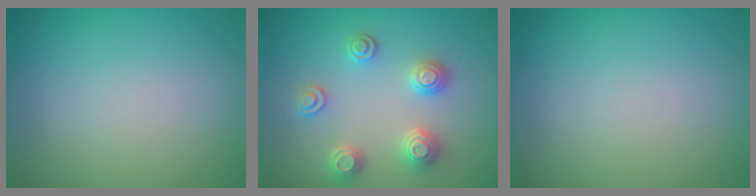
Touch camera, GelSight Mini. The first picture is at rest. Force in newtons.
{"total": 3.2, "press": 3.1, "slide": 0.9}
{"total": 0.0}